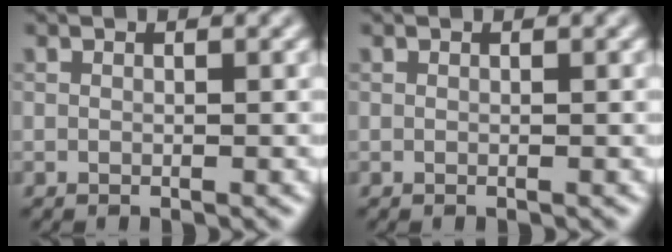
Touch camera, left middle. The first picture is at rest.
{"total": 0.0}